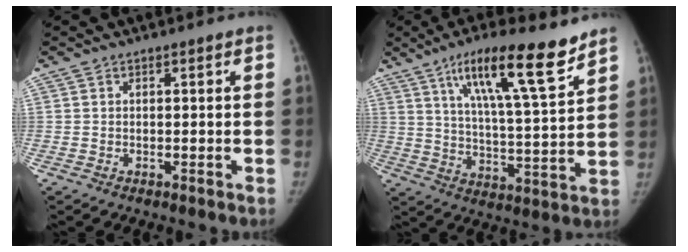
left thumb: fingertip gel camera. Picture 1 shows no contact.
{"total": 17.5, "force": [11.1, 2.8, 13.2], "torque": [-0.199, -0.052, 0.185]}